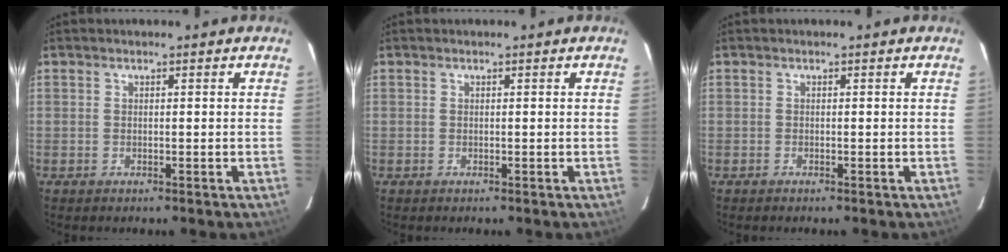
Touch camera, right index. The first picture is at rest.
{"total": 0.0}
{"total": 0.0}